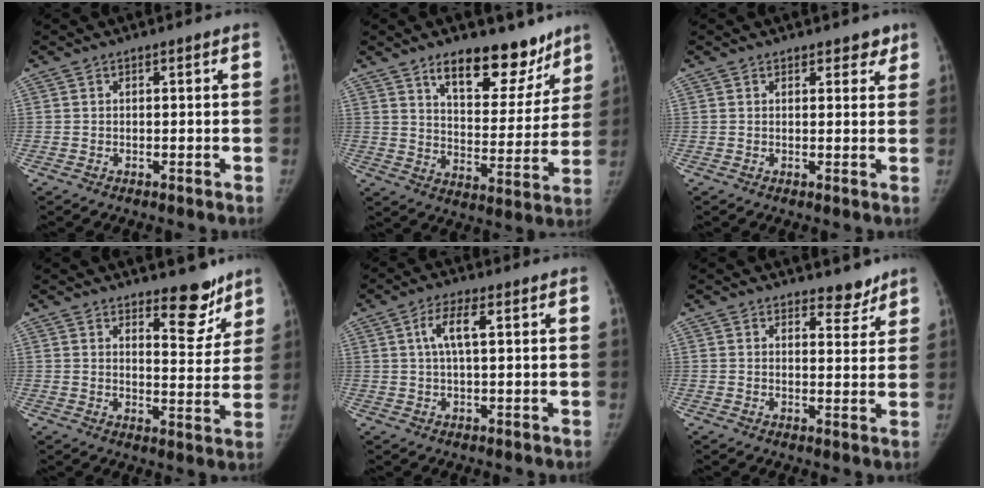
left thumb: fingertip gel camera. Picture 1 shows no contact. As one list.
[{"total": 16.5, "force": [11.6, 7.8, 8.7], "torque": [-0.057, -0.073, 0.176]}, {"total": 2.7, "force": [2.0, 1.6, 0.9], "torque": [0.019, -0.008, 0.021]}, {"total": 8.7, "force": [6.6, 3.4, 4.5], "torque": [-0.024, -0.052, 0.098]}, {"total": 5.1, "force": [1.5, 1.5, 4.7], "torque": [-0.096, 0.006, 0.030]}, {"total": 4.0, "force": [3.4, 1.8, 0.9], "torque": [0.014, -0.026, 0.046]}]